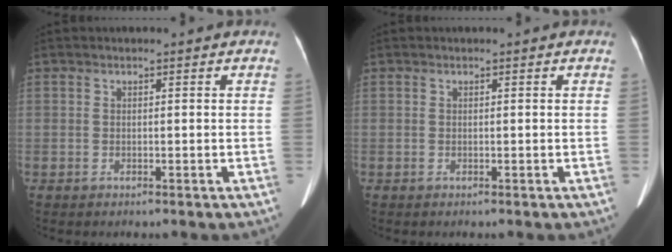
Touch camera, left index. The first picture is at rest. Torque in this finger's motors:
{"motor_torque": [0.04, 0.04, 0.00, 0.00]}